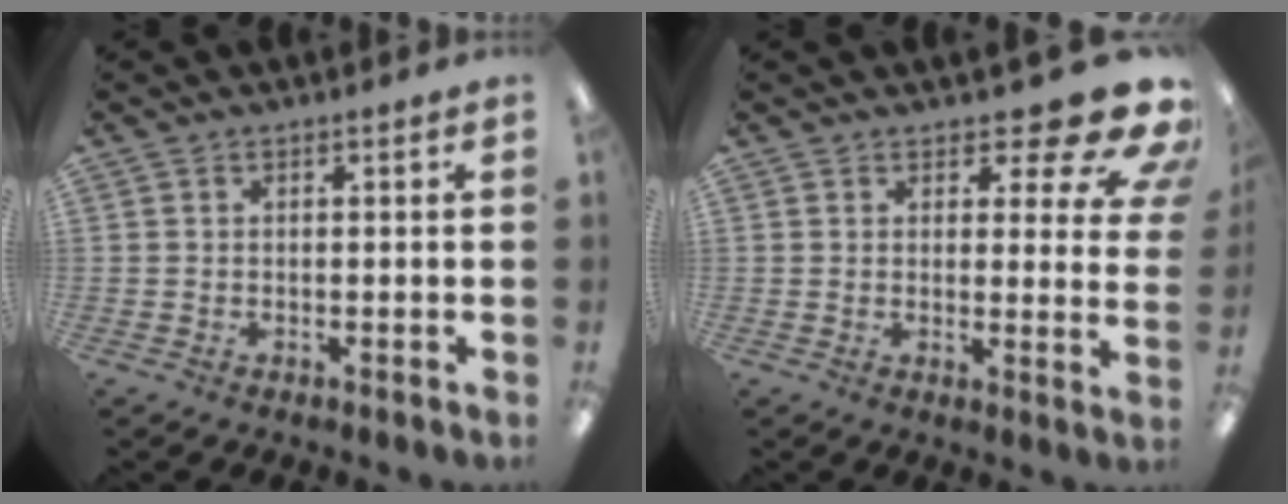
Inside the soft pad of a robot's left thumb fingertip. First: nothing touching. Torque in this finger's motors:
{"motor_torque": [0.22, 0.26, -0.04, 0.21, 0.06]}